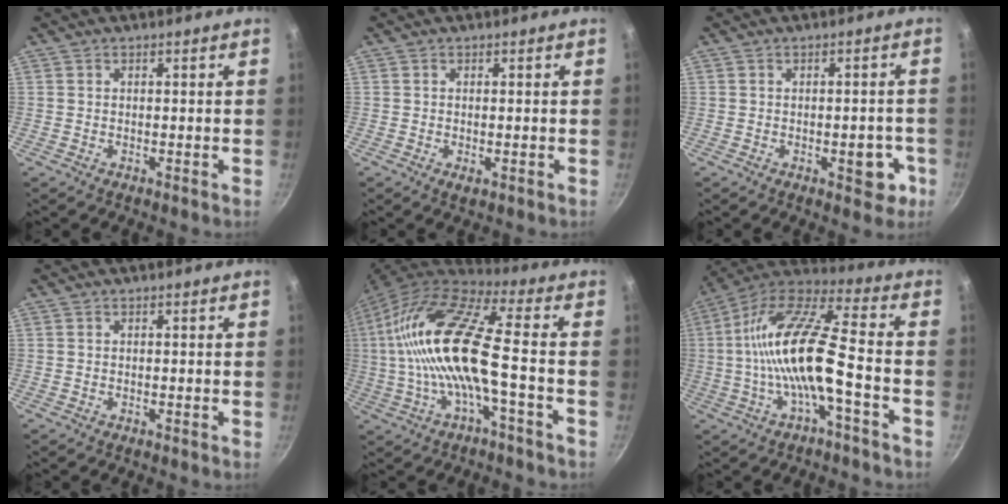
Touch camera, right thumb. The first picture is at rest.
{"total": 1.5, "force": [-0.4, 0.6, 1.3], "torque": [-0.023, -0.004, -0.005]}
{"total": 5.8, "force": [-2.0, 3.1, 4.5], "torque": [-0.027, 0.015, -0.023]}
{"total": 0.0}
{"total": 19.0, "force": [-1.3, 5.0, 18.3], "torque": [-0.354, 0.035, -0.035]}
{"total": 17.7, "force": [-3.4, 4.8, 16.6], "torque": [-0.312, 0.041, -0.077]}